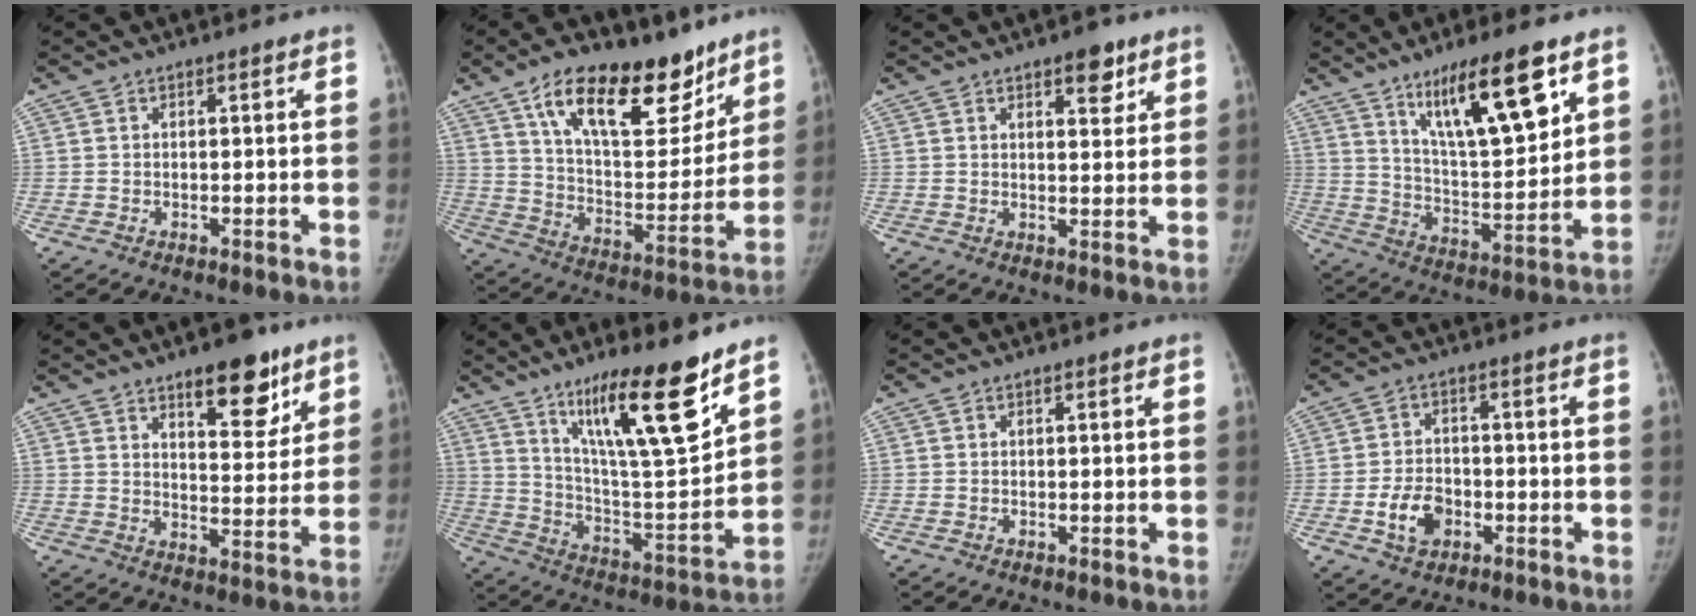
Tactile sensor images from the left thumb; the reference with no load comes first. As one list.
[{"total": 22.8, "force": [14.4, 10.7, 14.0], "torque": [-0.170, -0.059, 0.236]}, {"total": 4.6, "force": [2.9, 2.3, 2.8], "torque": [-0.014, -0.015, 0.037]}, {"total": 17.4, "force": [9.9, 4.2, 13.7], "torque": [-0.204, -0.054, 0.177]}, {"total": 11.6, "force": [7.5, 4.9, 7.3], "torque": [-0.063, -0.046, 0.110]}, {"total": 20.3, "force": [13.1, 3.4, 15.2], "torque": [-0.218, -0.085, 0.225]}, {"total": 0.0}, {"total": 6.9, "force": [-2.6, 5.0, 4.0], "torque": [-0.056, 0.015, -0.044]}]